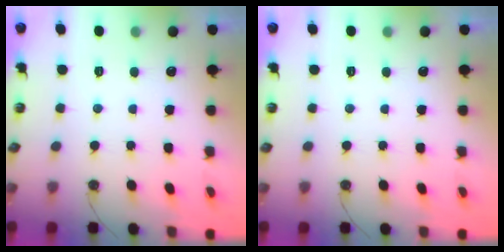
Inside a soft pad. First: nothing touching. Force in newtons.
{"total": 0.0}